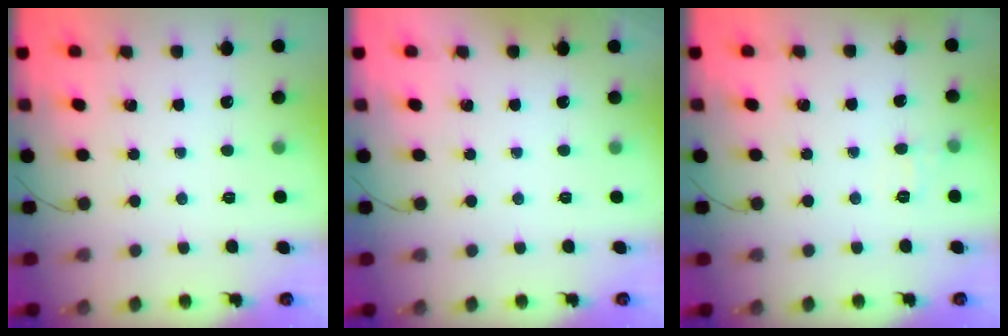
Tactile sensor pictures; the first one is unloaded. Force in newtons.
{"total": 1.8, "press": 1.7, "slide": 0.3}
{"total": 5.3, "press": 5.1, "slide": 1.6}